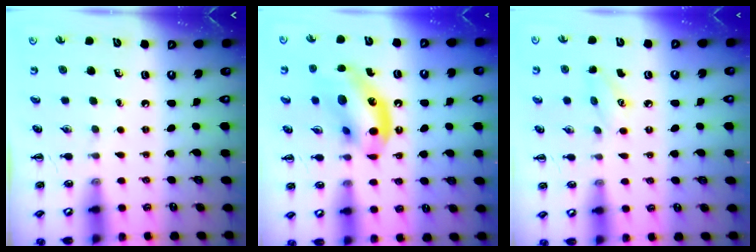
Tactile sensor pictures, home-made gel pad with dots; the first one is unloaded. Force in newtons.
{"total": 14.7, "press": 14.1, "slide": 4.1}
{"total": 5.4, "press": 5.2, "slide": 1.5}